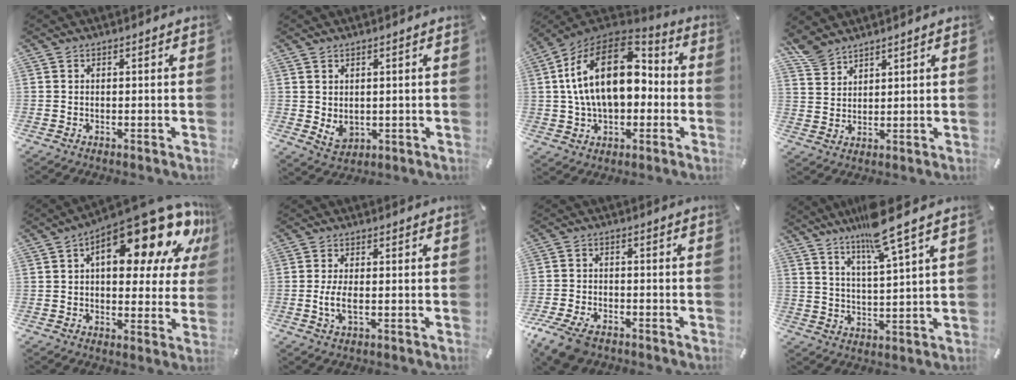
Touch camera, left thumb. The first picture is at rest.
{"total": 4.1, "force": [0.7, 3.5, 2.1], "torque": [-0.027, -0.005, 0.014]}
{"total": 21.6, "force": [3.3, 14.0, 16.1], "torque": [-0.306, 0.000, 0.052]}
{"total": 5.2, "force": [4.5, 2.4, 1.1], "torque": [-0.035, -0.018, 0.089]}
{"total": 21.9, "force": [11.2, 9.2, 16.4], "torque": [-0.224, -0.079, 0.182]}
{"total": 4.6, "force": [-0.6, 1.8, 4.2], "torque": [-0.092, -0.005, -0.016]}
{"total": 7.8, "force": [-5.2, 4.4, 3.8], "torque": [-0.090, 0.018, -0.098]}
{"total": 10.3, "force": [8.3, 0.3, 6.1], "torque": [-0.119, -0.038, 0.141]}